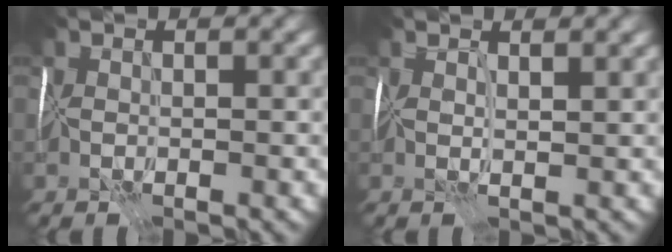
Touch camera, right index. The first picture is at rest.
{"total": 2.7, "force": [2.4, 0.3, 1.1], "torque": [-0.005, 0.008, 0.042]}